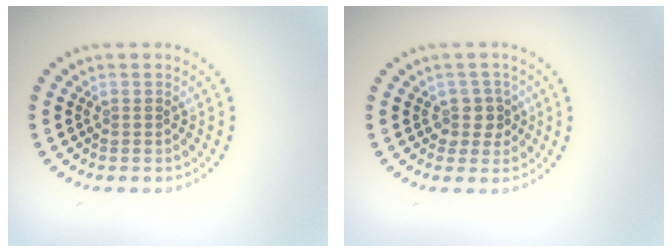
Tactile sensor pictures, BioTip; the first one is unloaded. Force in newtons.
{"total": 2.2, "press": 1.7, "slide": 1.3}